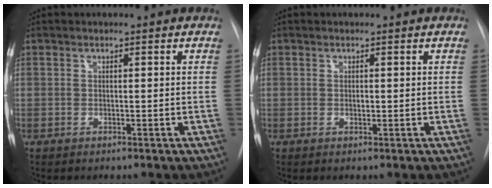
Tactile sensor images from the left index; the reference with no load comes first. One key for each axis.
{"total": 0.5, "fx": -0.3, "fy": 0.2, "fz": 0.3, "tx": -0.006, "ty": -0.005, "tz": -0.006}